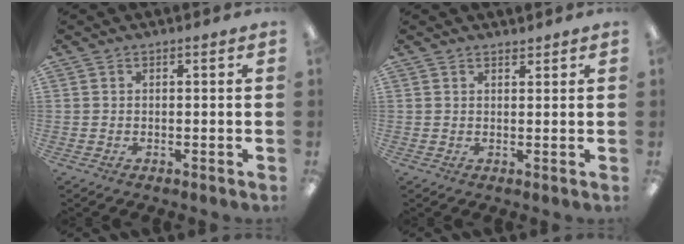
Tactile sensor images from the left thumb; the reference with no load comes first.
{"total": 1.4, "force": [1.3, 0.5, 0.2], "torque": [-0.004, -0.002, 0.025]}